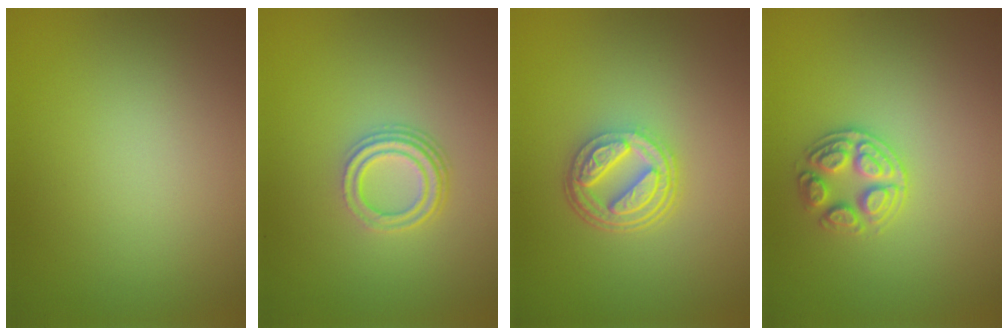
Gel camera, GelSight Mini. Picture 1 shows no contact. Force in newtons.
{"total": 3.3, "press": 2.4, "slide": 2.3}
{"total": 4.9, "press": 3.7, "slide": 3.2}
{"total": 2.6, "press": 2.6, "slide": 0.6}